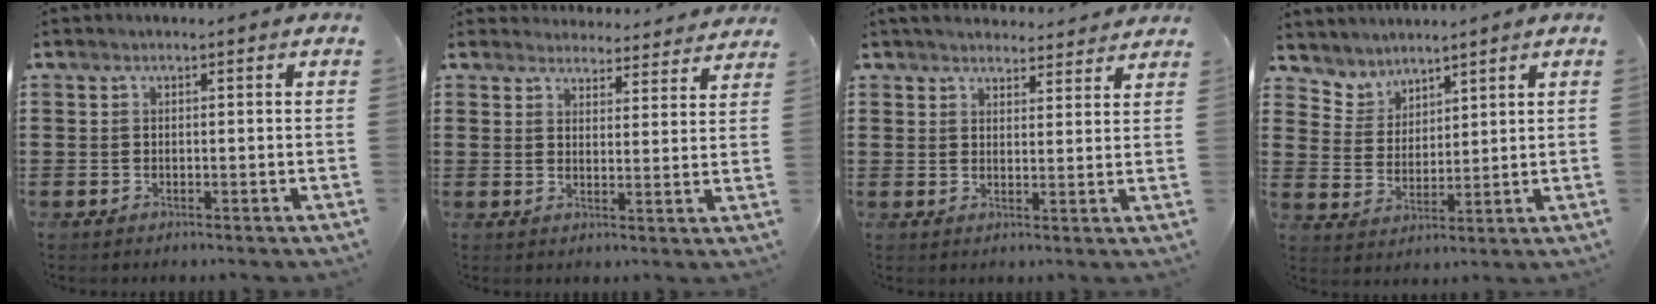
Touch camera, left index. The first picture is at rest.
{"total": 4.1, "force": [4.1, 0.2, 0.0], "torque": [-0.007, -0.024, 0.072]}
{"total": 3.5, "force": [3.5, 0.2, -0.1], "torque": [-0.010, -0.016, 0.064]}
{"total": 4.2, "force": [3.8, 1.9, -0.3], "torque": [-0.016, -0.010, 0.070]}